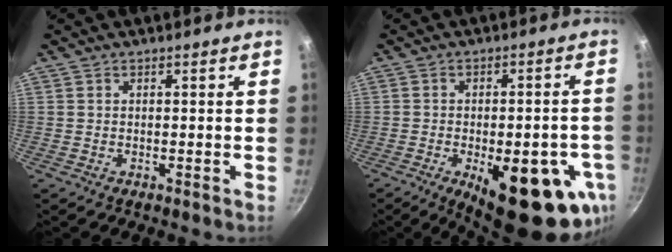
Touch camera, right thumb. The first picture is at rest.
{"total": 20.9, "force": [-7.7, 8.5, 17.4], "torque": [-0.185, 0.008, -0.093]}